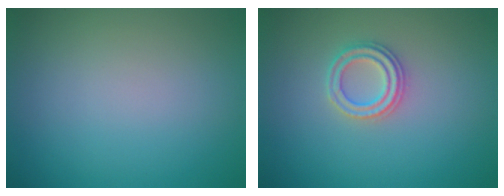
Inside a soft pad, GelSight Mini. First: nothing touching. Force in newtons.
{"total": 2.2, "press": 2.2, "slide": 0.3}